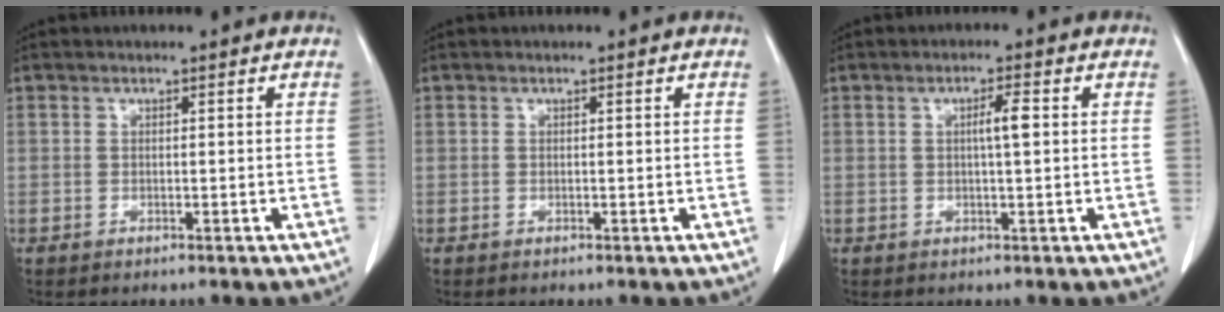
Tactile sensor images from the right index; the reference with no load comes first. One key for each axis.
{"total": 0.0}
{"total": 2.7, "fx": 0.4, "fy": 0.1, "fz": 2.7, "tx": -0.048, "ty": 0.001, "tz": 0.005}